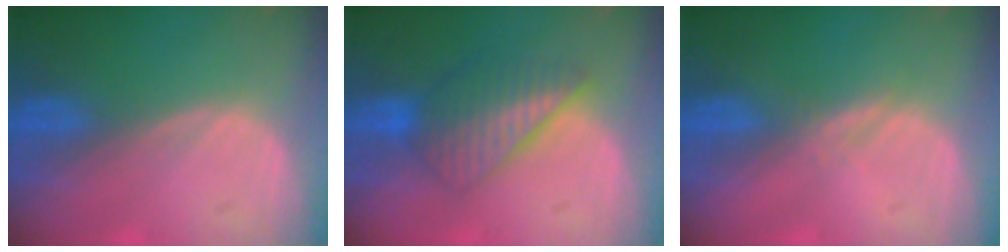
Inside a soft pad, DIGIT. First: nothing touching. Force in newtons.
{"total": 6.3, "press": 6.3, "slide": 0.2}
{"total": 1.1, "press": 1.1, "slide": 0.1}